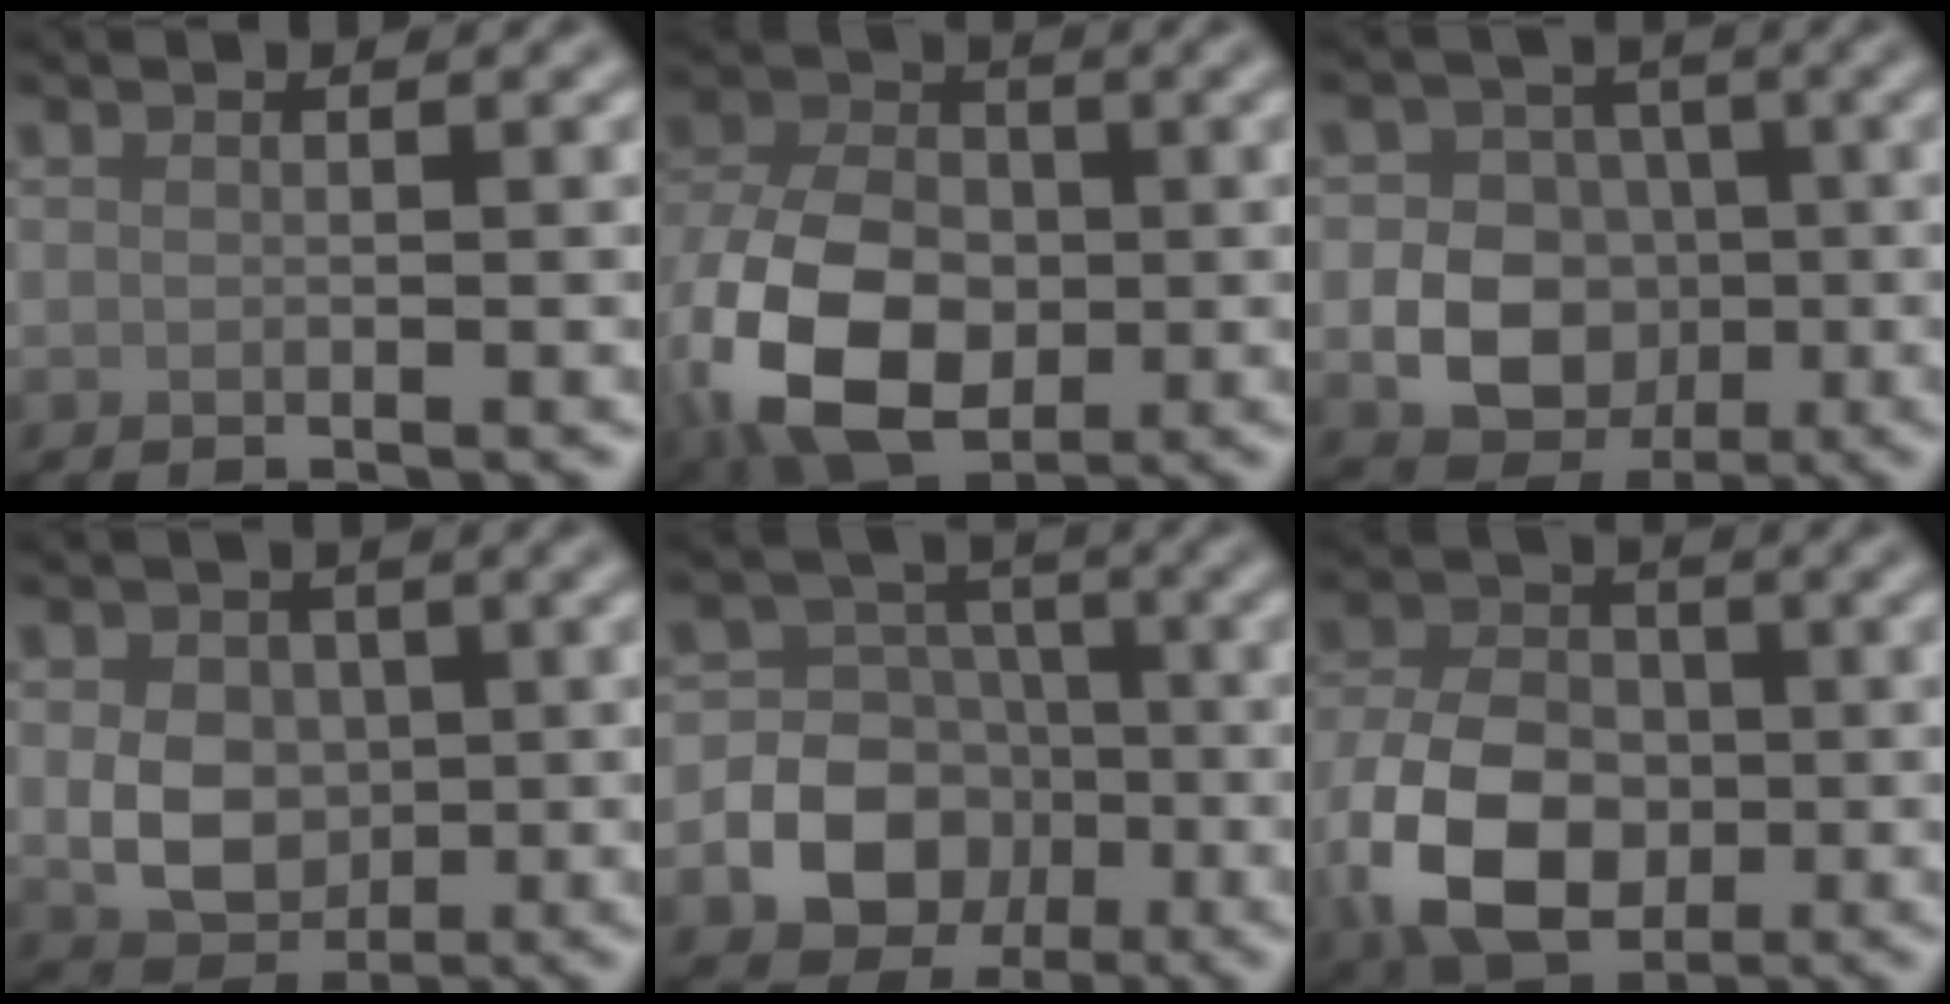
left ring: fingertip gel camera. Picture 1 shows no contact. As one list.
[{"total": 11.7, "force": [-2.9, 7.9, 8.2], "torque": [-0.178, -0.013, -0.064]}, {"total": 6.7, "force": [-1.5, 5.7, 3.2], "torque": [-0.031, -0.007, -0.049]}, {"total": 5.2, "force": [-0.1, 4.1, 3.2], "torque": [-0.057, -0.004, -0.003]}, {"total": 9.1, "force": [-2.7, 8.0, 3.4], "torque": [-0.051, -0.002, -0.076]}, {"total": 9.2, "force": [-2.6, 6.4, 6.1], "torque": [-0.131, -0.005, -0.062]}]